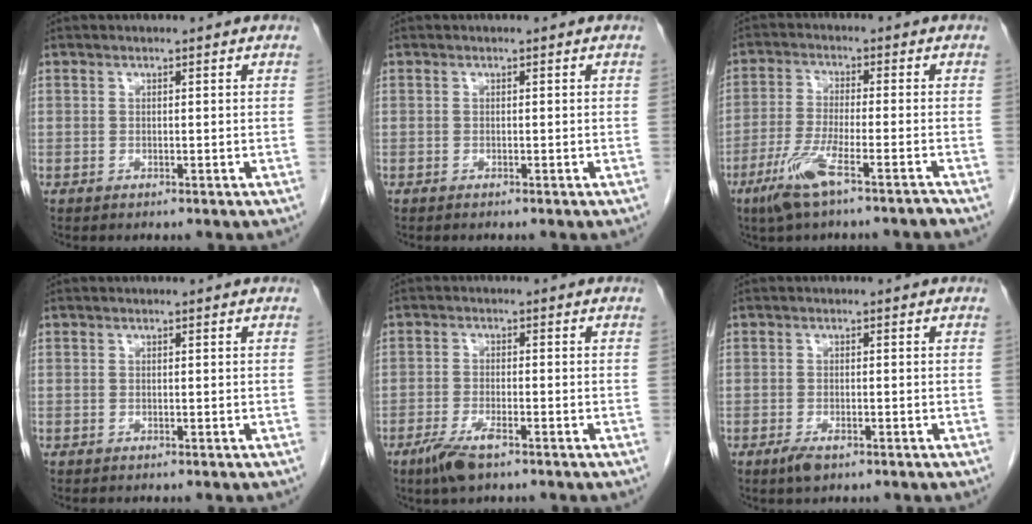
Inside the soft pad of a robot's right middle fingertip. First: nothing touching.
{"total": 0.5, "force": [-0.5, 0.1, 0.2], "torque": [-0.008, -0.001, -0.007]}
{"total": 7.8, "force": [-5.1, 0.2, 5.9], "torque": [-0.120, -0.015, -0.098]}
{"total": 0.0}
{"total": 4.7, "force": [-3.1, 1.0, 3.4], "torque": [-0.077, -0.008, -0.055]}
{"total": 2.3, "force": [-1.4, 0.8, 1.6], "torque": [-0.034, -0.002, -0.022]}